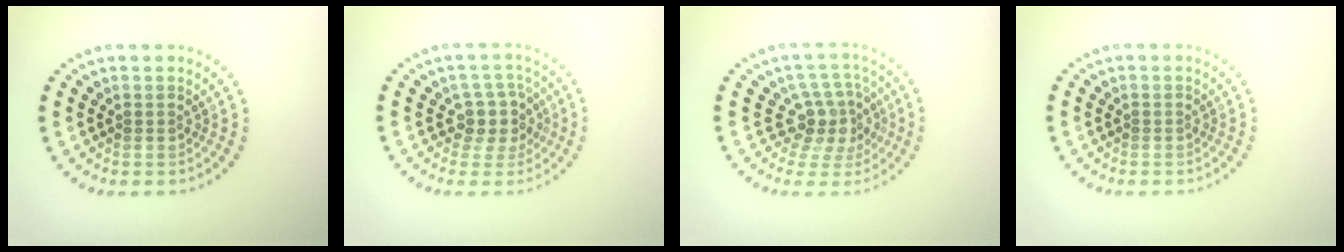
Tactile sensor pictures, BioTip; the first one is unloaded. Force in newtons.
{"total": 2.8, "press": 2.3, "slide": 1.6}
{"total": 3.6, "press": 2.9, "slide": 2.2}
{"total": 0.0}